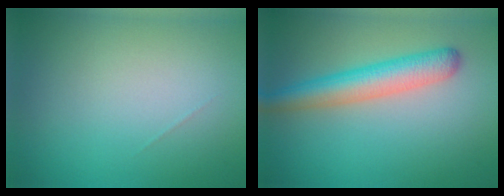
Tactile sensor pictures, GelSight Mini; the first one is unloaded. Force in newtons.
{"total": 4.6, "press": 4.6, "slide": 0.2}